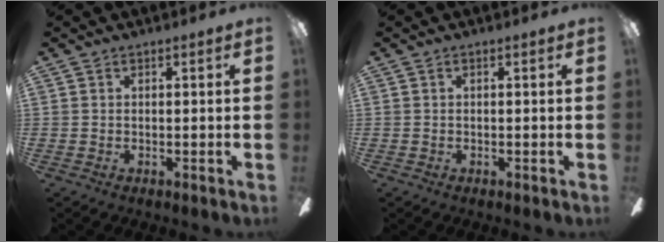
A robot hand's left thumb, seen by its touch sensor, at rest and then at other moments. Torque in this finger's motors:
{"motor_torque": [0.01, 0.01, -0.03, 0.03, 0.00]}